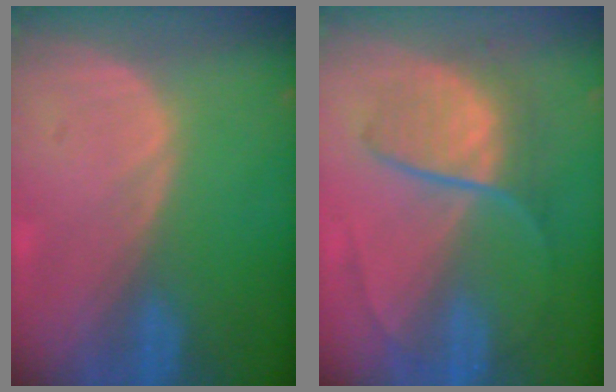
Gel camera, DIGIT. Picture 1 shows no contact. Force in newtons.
{"total": 6.8, "press": 6.7, "slide": 1.2}